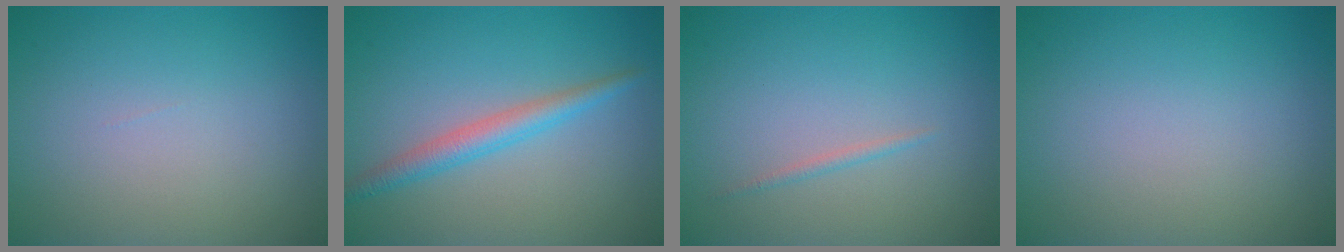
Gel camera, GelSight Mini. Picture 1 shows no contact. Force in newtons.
{"total": 2.6, "press": 2.6, "slide": 0.0}
{"total": 0.6, "press": 0.6, "slide": 0.0}
{"total": 0.0}